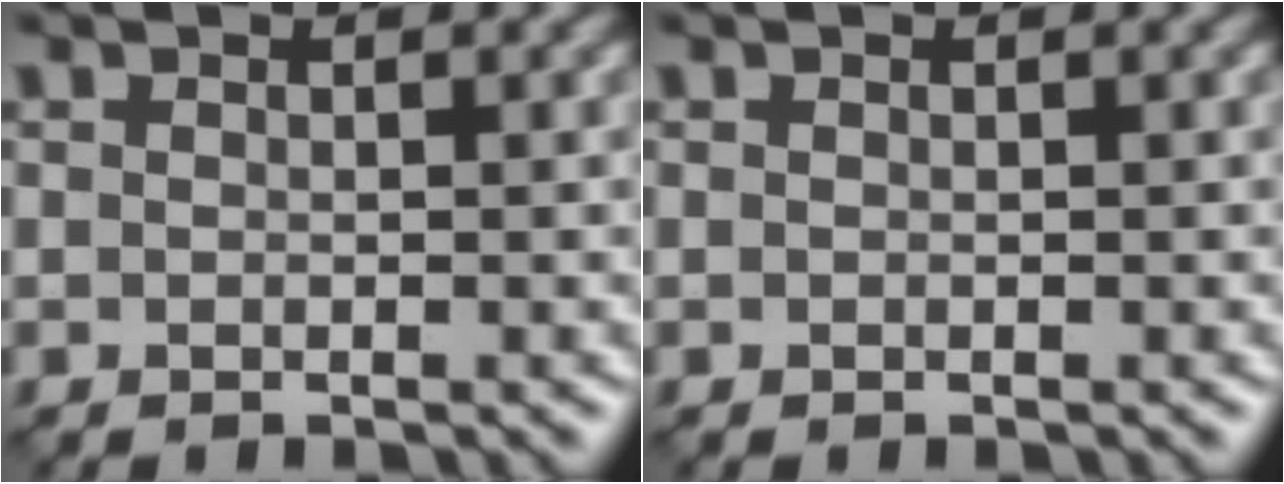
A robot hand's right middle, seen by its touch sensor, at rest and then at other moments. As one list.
[{"total": 0.0}]